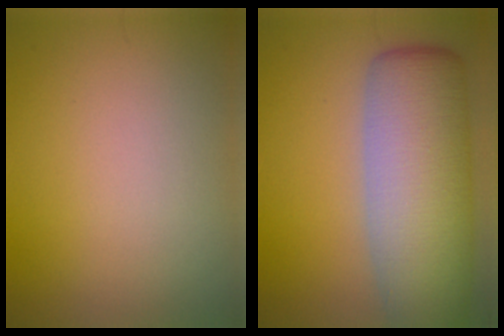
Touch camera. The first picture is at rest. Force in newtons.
{"total": 11.3, "press": 11.3, "slide": 0.7}